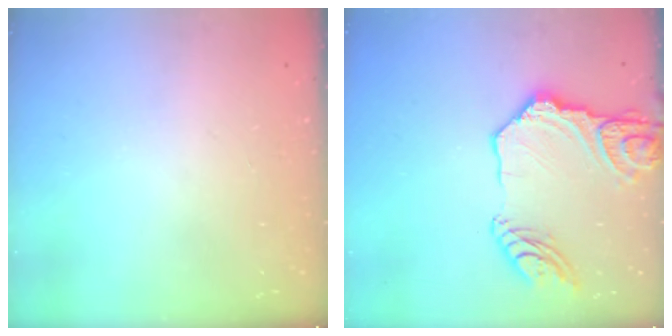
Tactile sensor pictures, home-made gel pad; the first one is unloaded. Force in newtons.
{"total": 17.7, "press": 17.6, "slide": 2.1}